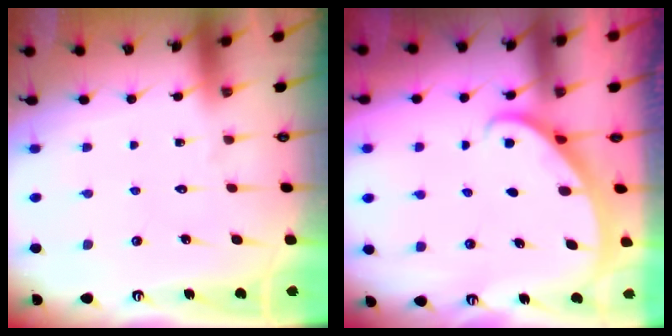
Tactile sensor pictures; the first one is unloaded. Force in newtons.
{"total": 1.8, "press": 1.8, "slide": 0.1}